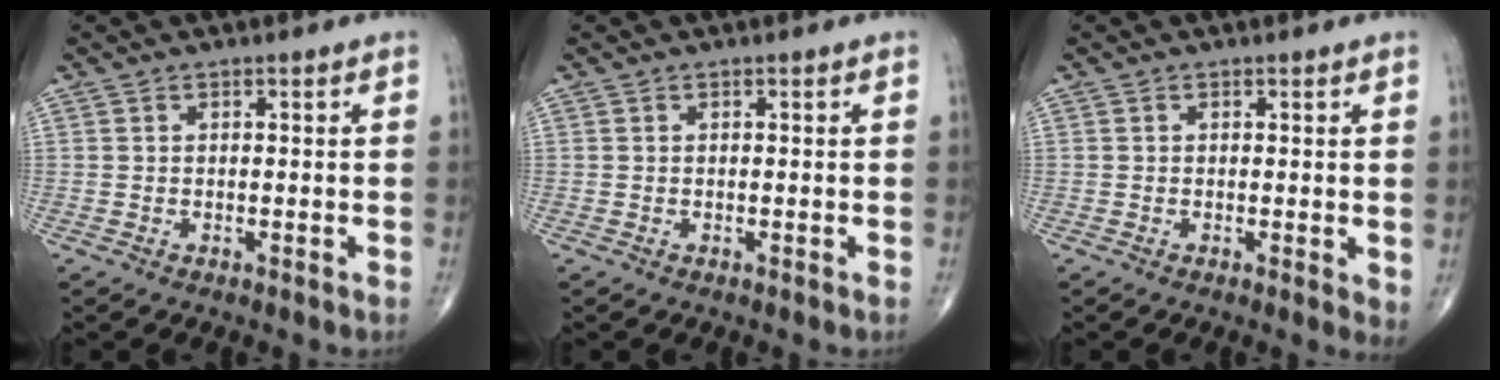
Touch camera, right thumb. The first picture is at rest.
{"total": 0.0}
{"total": 2.1, "force": [0.1, 0.8, 1.9], "torque": [-0.025, -0.008, -0.002]}